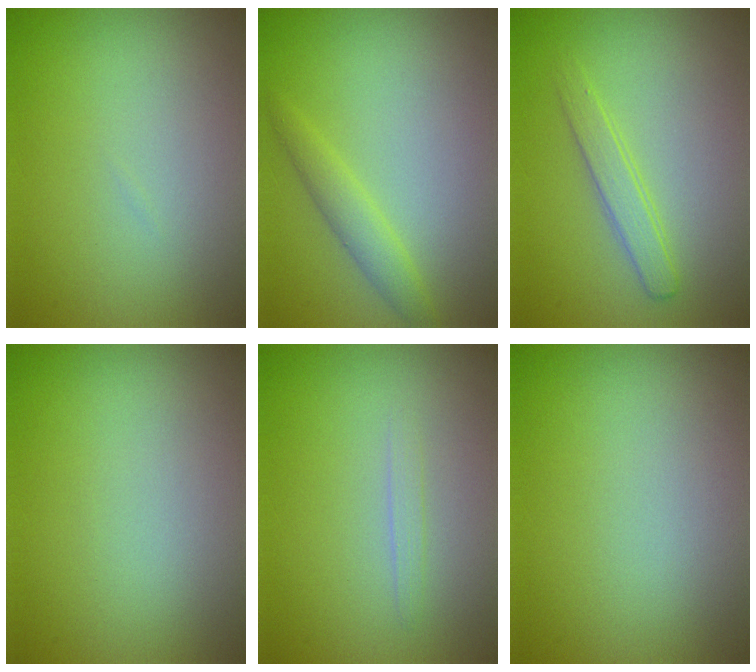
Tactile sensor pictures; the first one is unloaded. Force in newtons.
{"total": 2.0, "press": 2.0, "slide": 0.2}
{"total": 1.9, "press": 1.9, "slide": 0.1}
{"total": 0.0}
{"total": 0.8, "press": 0.8, "slide": 0.0}
{"total": 0.0}